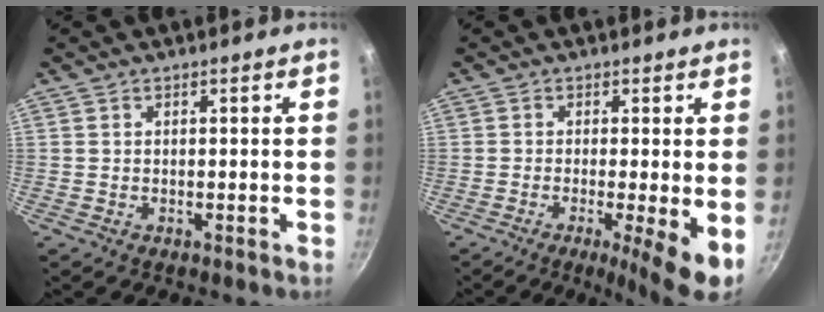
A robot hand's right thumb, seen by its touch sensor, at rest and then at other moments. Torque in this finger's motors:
{"motor_torque": [-0.20, 0.51, 0.06, -0.07, 0.07]}